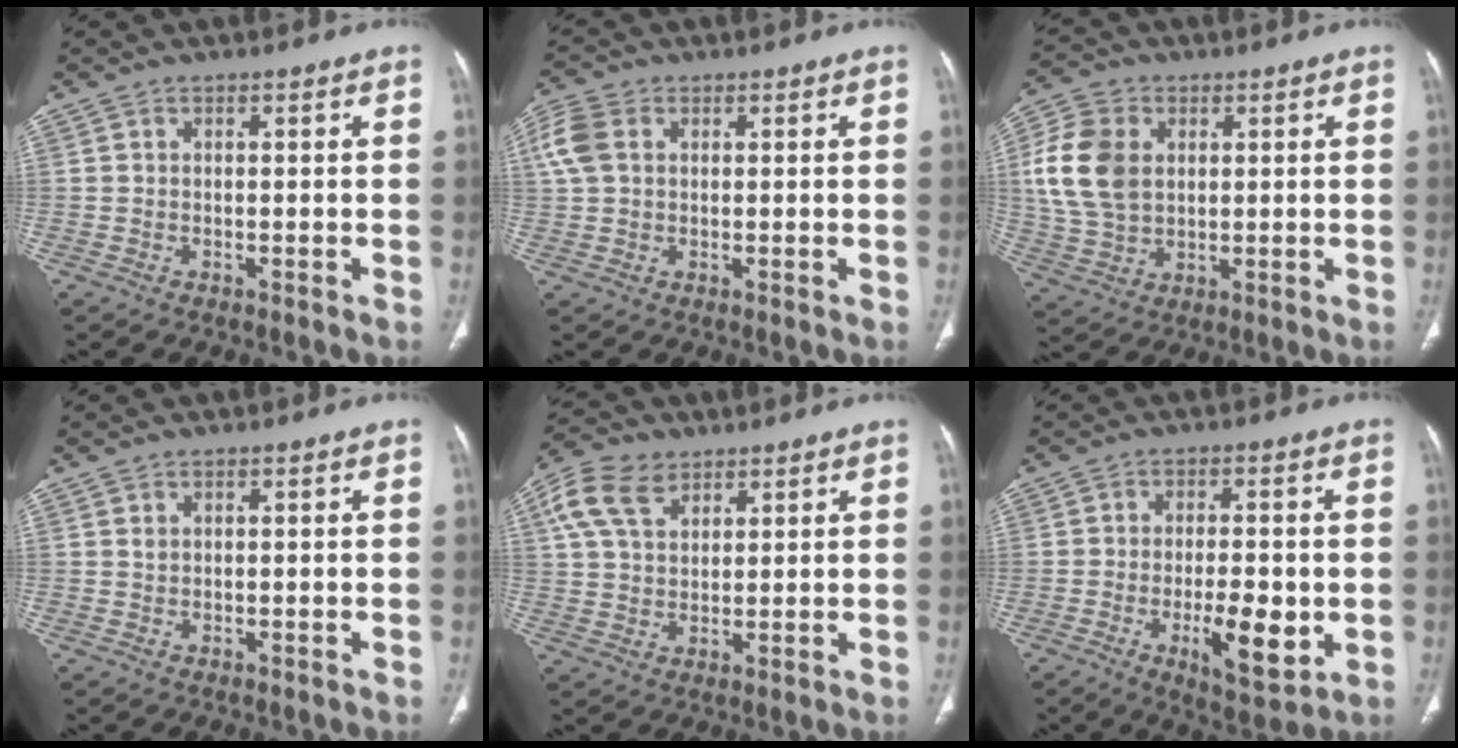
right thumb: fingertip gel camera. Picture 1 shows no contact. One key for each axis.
{"total": 6.4, "fx": 1.7, "fy": 4.5, "fz": 4.2, "tx": -0.109, "ty": 0.017, "tz": 0.033}
{"total": 12.8, "fx": 2.4, "fy": 9.3, "fz": 8.5, "tx": -0.161, "ty": 0.000, "tz": 0.046}
{"total": 0.5, "fx": 0.3, "fy": 0.3, "fz": 0.3, "tx": 0.000, "ty": 0.000, "tz": 0.006}
{"total": 9.5, "fx": 4.8, "fy": 6.1, "fz": 5.5, "tx": -0.100, "ty": -0.001, "tz": 0.091}
{"total": 10.5, "fx": -2.6, "fy": 4.0, "fz": 9.4, "tx": -0.136, "ty": -0.007, "tz": -0.034}